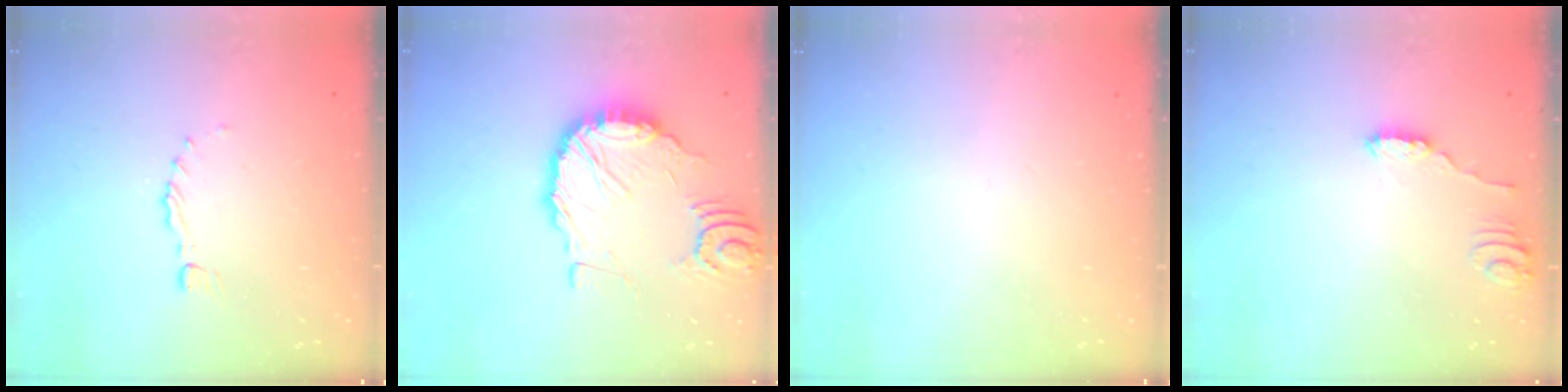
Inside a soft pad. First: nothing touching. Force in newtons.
{"total": 14.6, "press": 14.5, "slide": 1.9}
{"total": 0.0}
{"total": 1.6, "press": 1.5, "slide": 0.1}